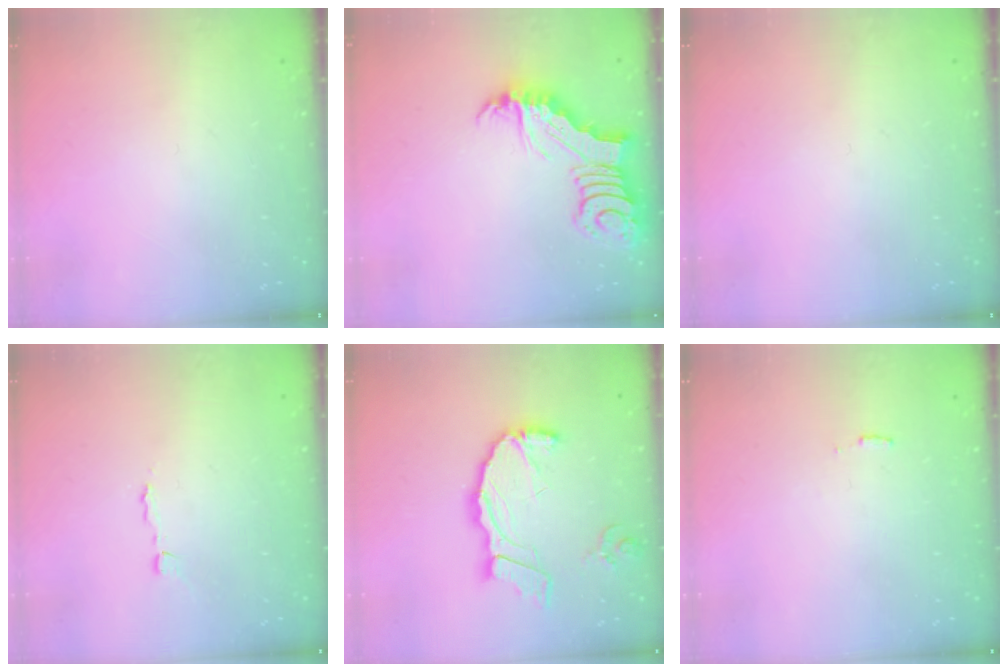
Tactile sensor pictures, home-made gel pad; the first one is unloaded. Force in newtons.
{"total": 5.6, "press": 5.5, "slide": 0.7}
{"total": 0.0}
{"total": 2.1, "press": 2.1, "slide": 0.0}
{"total": 15.5, "press": 15.4, "slide": 1.5}
{"total": 3.0, "press": 3.0, "slide": 0.2}